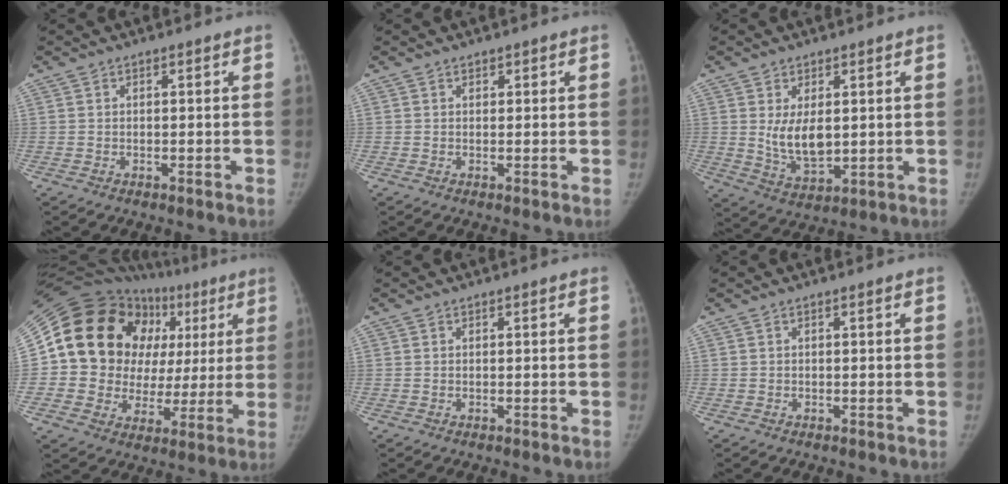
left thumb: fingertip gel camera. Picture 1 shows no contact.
{"total": 0.9, "force": [0.6, 0.6, 0.1], "torque": [0.011, -0.003, 0.006]}
{"total": 7.8, "force": [1.2, 4.6, 6.2], "torque": [-0.091, -0.022, 0.037]}
{"total": 26.4, "force": [6.6, 20.2, 15.7], "torque": [-0.189, 0.050, 0.118]}
{"total": 0.0}
{"total": 0.0}